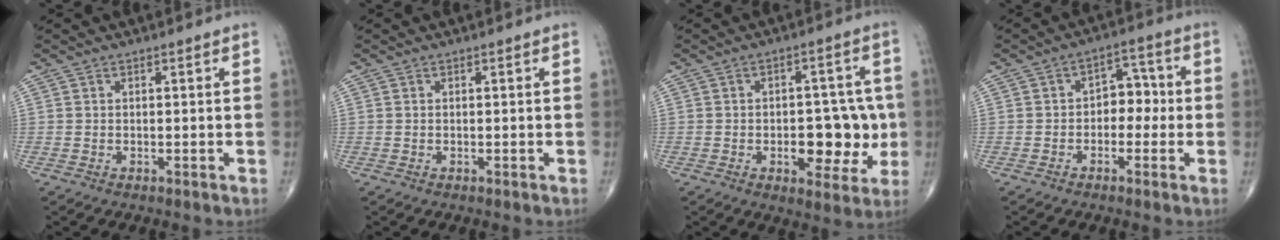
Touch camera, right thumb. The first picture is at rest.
{"total": 0.0}
{"total": 12.2, "force": [-2.0, 6.6, 10.0], "torque": [-0.090, 0.018, -0.017]}
{"total": 5.7, "force": [-0.8, 4.1, 4.0], "torque": [-0.024, 0.028, -0.023]}